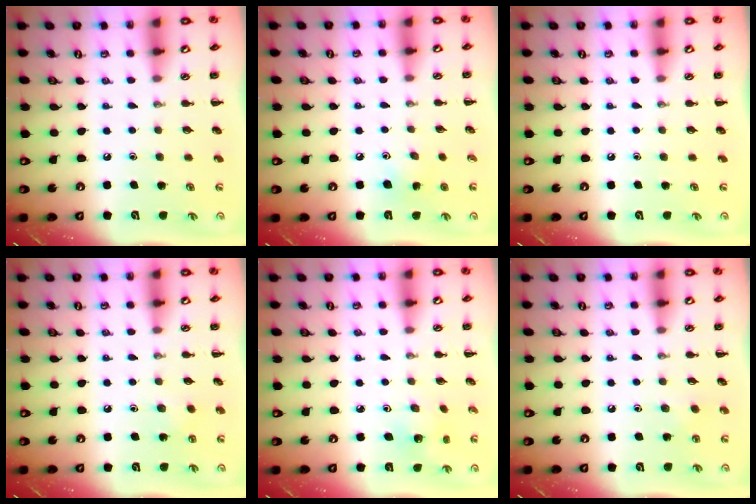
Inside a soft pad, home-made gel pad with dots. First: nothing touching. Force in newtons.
{"total": 2.9, "press": 2.8, "slide": 0.8}
{"total": 0.0}
{"total": 2.8, "press": 2.7, "slide": 0.8}
{"total": 2.3, "press": 2.2, "slide": 0.7}
{"total": 1.7, "press": 1.6, "slide": 0.6}